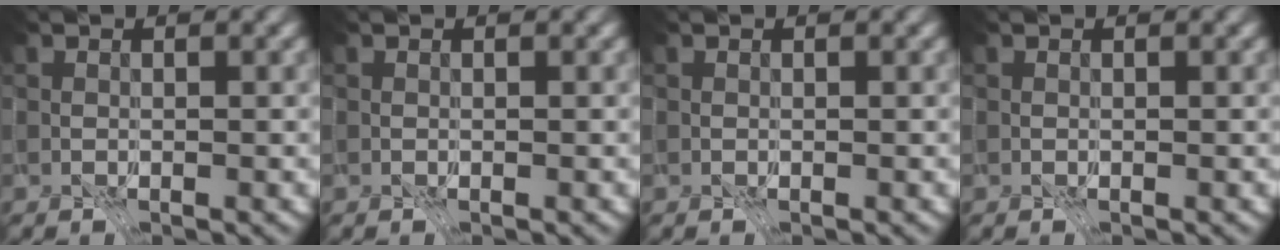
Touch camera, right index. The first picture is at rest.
{"total": 0.0}
{"total": 0.0}
{"total": 0.0}